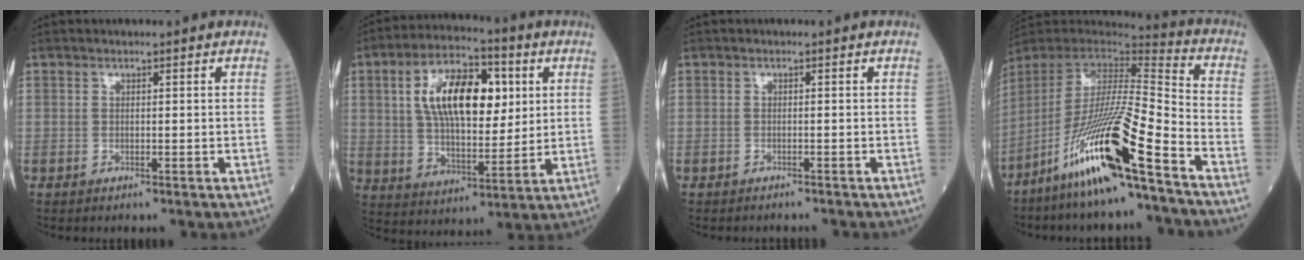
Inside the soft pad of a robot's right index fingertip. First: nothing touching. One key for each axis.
{"total": 16.7, "fx": 4.3, "fy": 7.6, "fz": 14.2, "tx": -0.268, "ty": 0.027, "tz": 0.073}
{"total": 3.7, "fx": -3.3, "fy": 1.6, "fz": 0.9, "tx": -0.016, "ty": -0.001, "tz": -0.044}
{"total": 22.5, "fx": -13.7, "fy": 1.9, "fz": 17.7, "tx": -0.356, "ty": -0.048, "tz": -0.261}